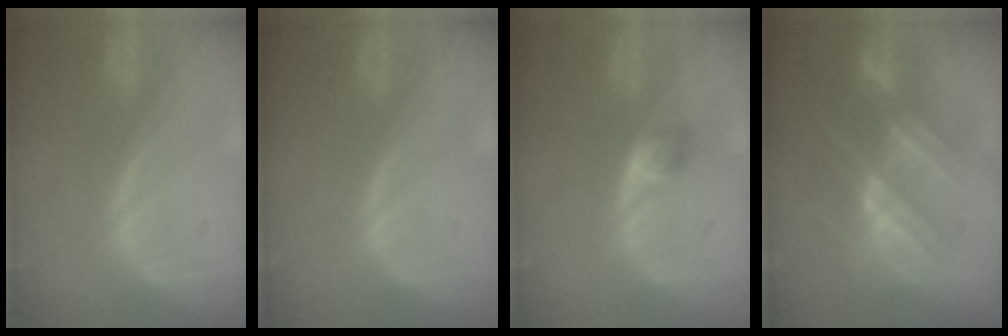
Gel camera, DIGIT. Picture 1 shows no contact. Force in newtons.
{"total": 0.0}
{"total": 2.6, "press": 2.4, "slide": 1.0}
{"total": 7.9, "press": 7.5, "slide": 2.2}